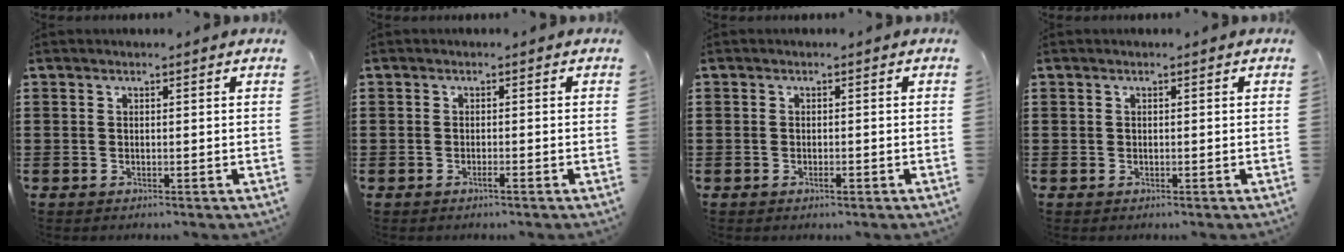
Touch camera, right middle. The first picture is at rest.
{"total": 1.0, "force": [-0.6, 0.1, 0.7], "torque": [-0.014, -0.004, -0.011]}
{"total": 0.9, "force": [-0.6, 0.3, 0.7], "torque": [-0.015, -0.006, -0.009]}
{"total": 0.0}